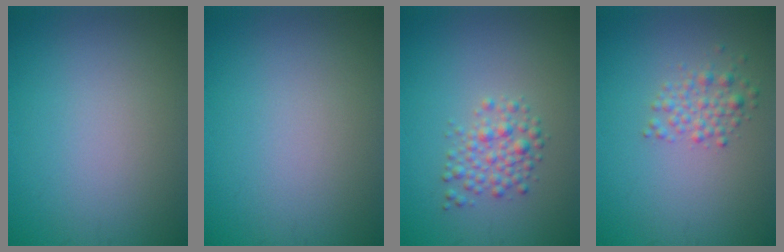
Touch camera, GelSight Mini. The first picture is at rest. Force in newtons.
{"total": 0.0}
{"total": 2.5, "press": 2.5, "slide": 0.1}
{"total": 2.1, "press": 2.1, "slide": 0.0}